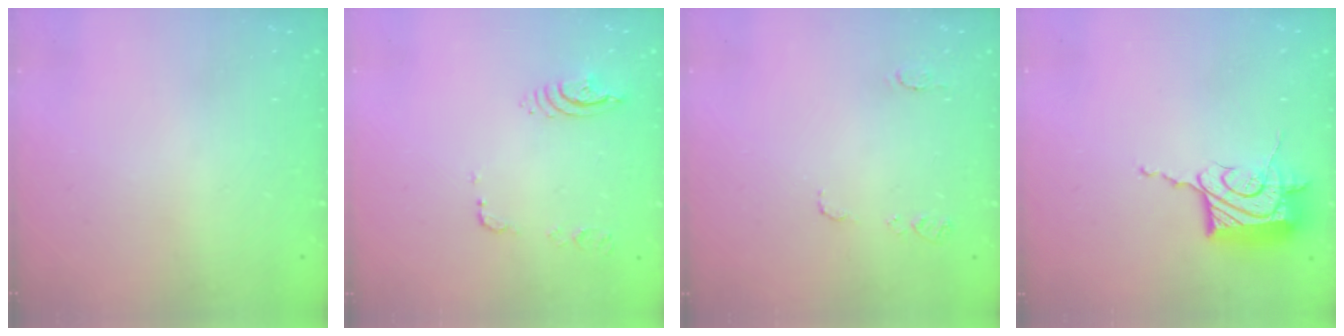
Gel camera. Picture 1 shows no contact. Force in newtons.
{"total": 9.4, "press": 9.4, "slide": 1.1}
{"total": 7.1, "press": 7.0, "slide": 0.7}
{"total": 17.2, "press": 17.1, "slide": 0.7}